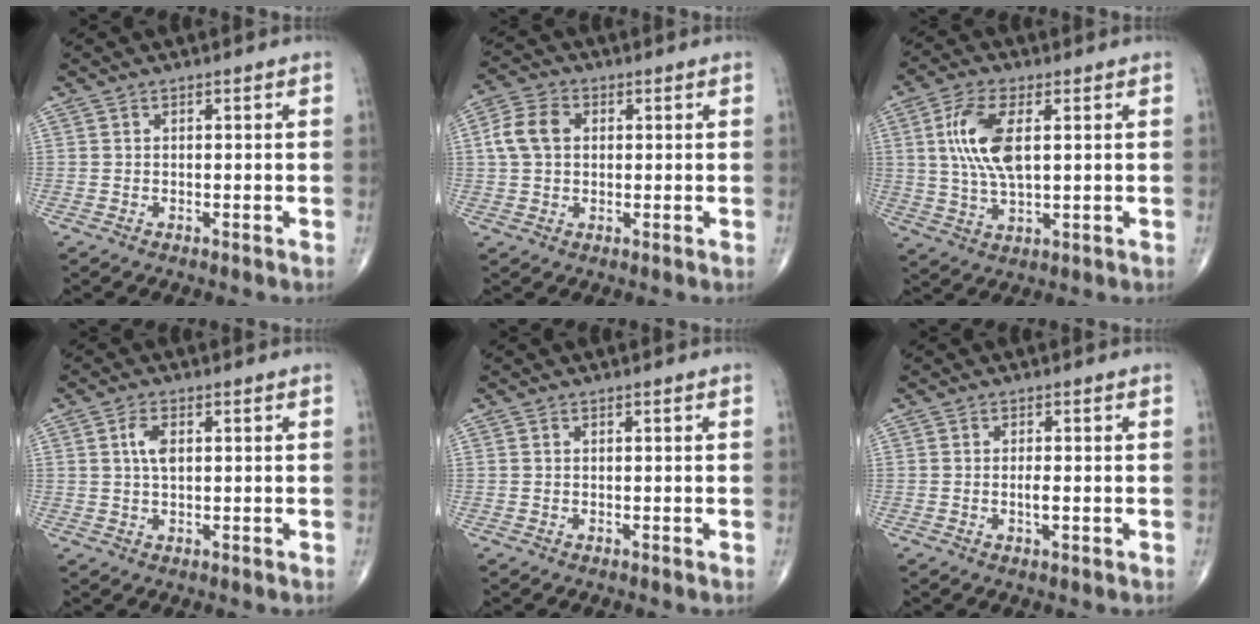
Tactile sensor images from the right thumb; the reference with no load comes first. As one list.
[{"total": 6.9, "force": [1.1, 5.0, 4.6], "torque": [-0.091, 0.015, 0.016]}, {"total": 7.3, "force": [1.9, 2.7, 6.6], "torque": [-0.147, -0.006, 0.040]}, {"total": 3.6, "force": [0.9, 1.8, 3.1], "torque": [-0.063, 0.003, 0.016]}, {"total": 0.0}, {"total": 2.0, "force": [-0.4, 0.5, 1.9], "torque": [-0.036, -0.003, -0.006]}]